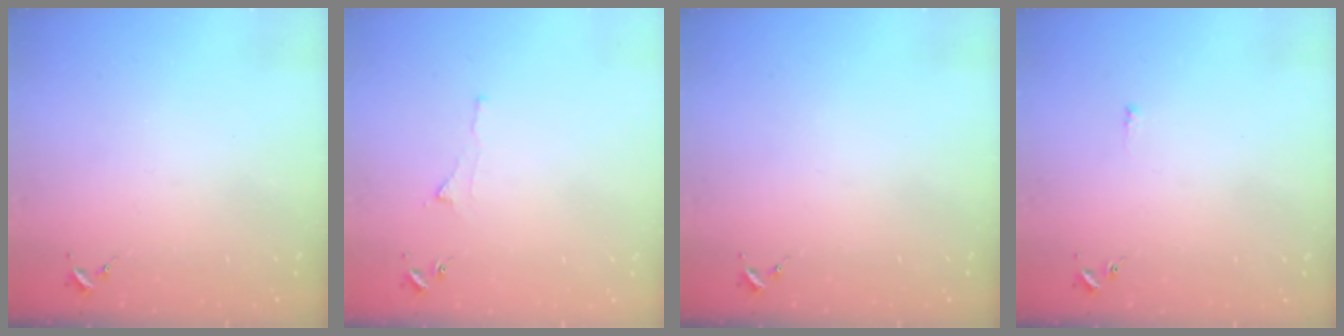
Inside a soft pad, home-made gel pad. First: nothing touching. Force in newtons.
{"total": 3.3, "press": 3.3, "slide": 0.5}
{"total": 0.0}
{"total": 3.2, "press": 3.2, "slide": 0.4}